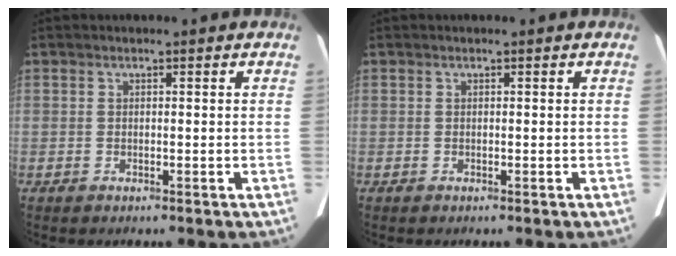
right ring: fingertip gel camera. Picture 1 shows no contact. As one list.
[{"total": 0.0}]